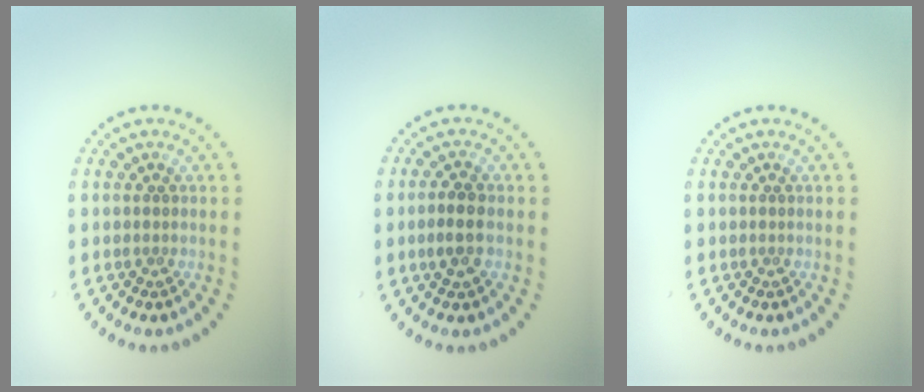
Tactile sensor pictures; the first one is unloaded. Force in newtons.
{"total": 2.4, "press": 2.4, "slide": 0.3}
{"total": 0.0}